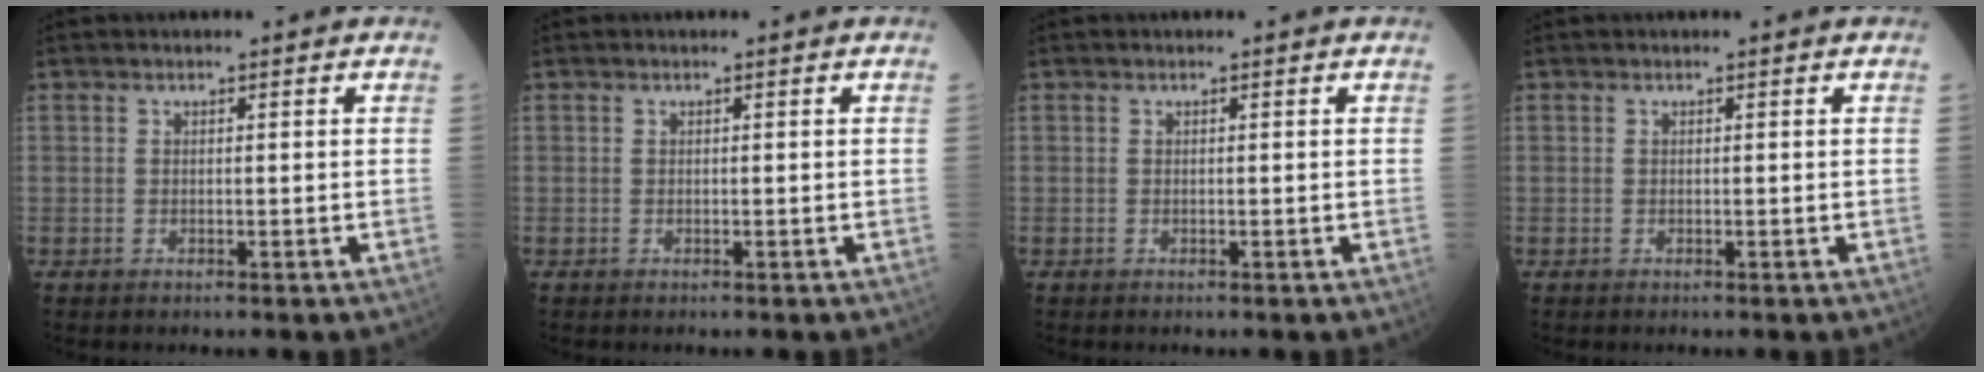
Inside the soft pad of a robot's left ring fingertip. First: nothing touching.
{"total": 0.0}
{"total": 0.0}
{"total": 0.0}